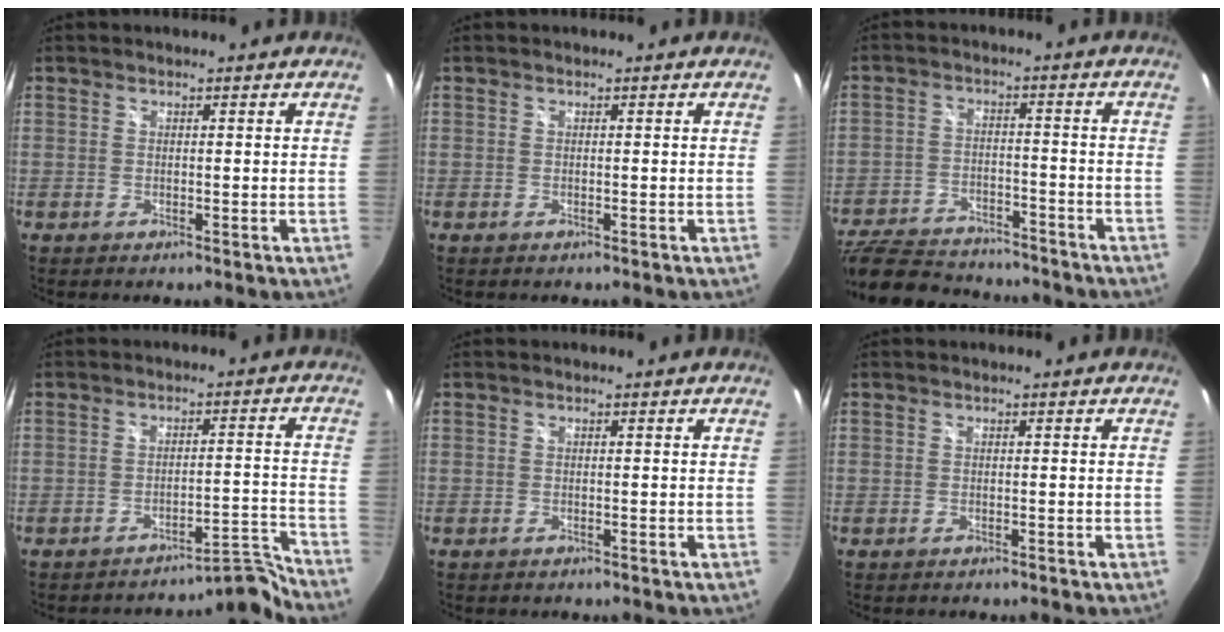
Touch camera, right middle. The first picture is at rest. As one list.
[{"total": 0.0}, {"total": 20.6, "force": [-16.9, 8.1, 8.6], "torque": [-0.202, -0.003, -0.252]}, {"total": 6.9, "force": [-6.9, -0.2, -0.4], "torque": [0.013, 0.042, -0.096]}, {"total": 0.7, "force": [-0.6, 0.3, 0.1], "torque": [-0.005, 0.001, -0.007]}, {"total": 0.7, "force": [-0.7, 0.2, 0.1], "torque": [-0.004, -0.002, -0.009]}]